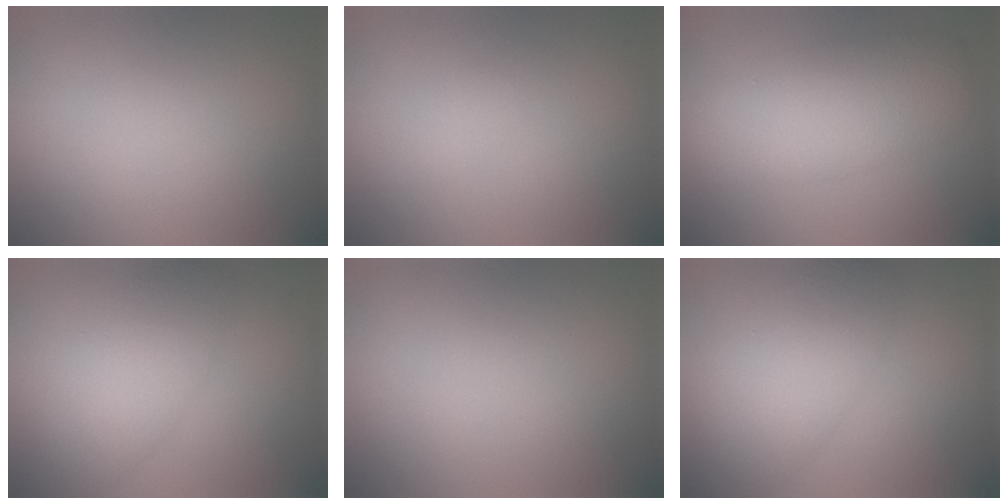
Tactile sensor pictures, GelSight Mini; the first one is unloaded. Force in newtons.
{"total": 0.9, "press": 0.9, "slide": 0.0}
{"total": 5.8, "press": 5.8, "slide": 0.1}
{"total": 4.5, "press": 4.5, "slide": 0.2}
{"total": 0.0}
{"total": 5.6, "press": 5.6, "slide": 0.4}